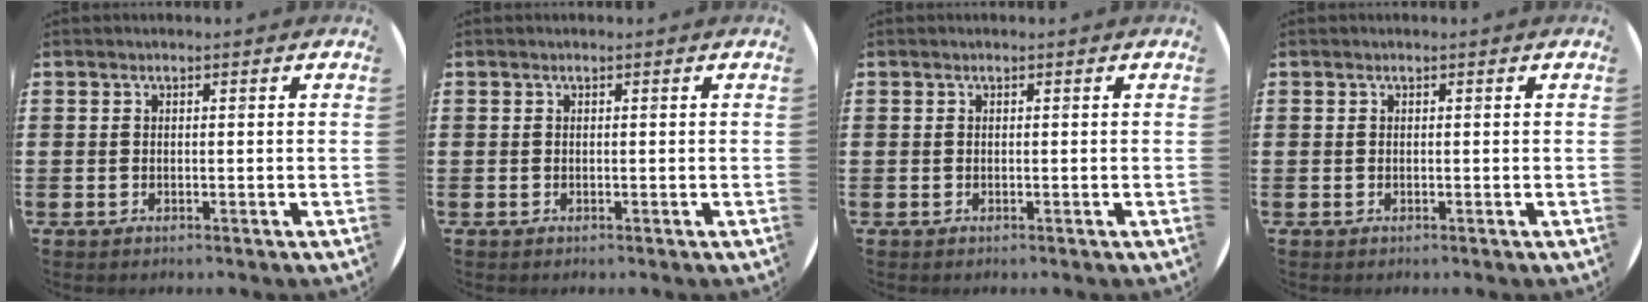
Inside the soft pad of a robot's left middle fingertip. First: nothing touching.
{"total": 0.0}
{"total": 0.0}
{"total": 0.0}